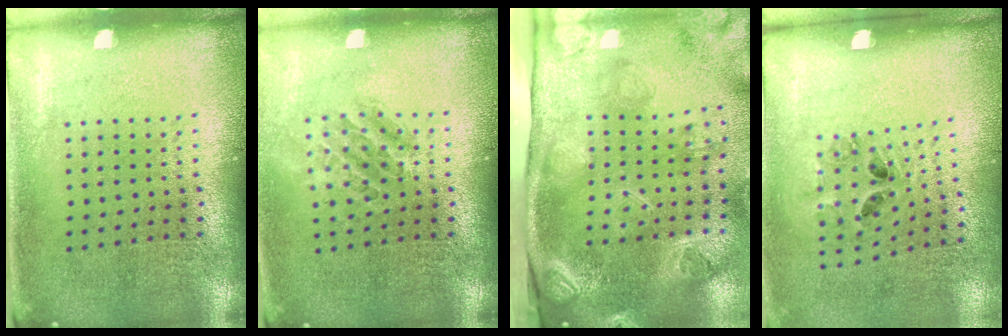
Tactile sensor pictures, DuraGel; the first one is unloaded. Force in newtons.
{"total": 1.3, "press": 1.0, "slide": 0.7}
{"total": 4.6, "press": 3.2, "slide": 3.2}
{"total": 1.4, "press": 0.8, "slide": 1.2}